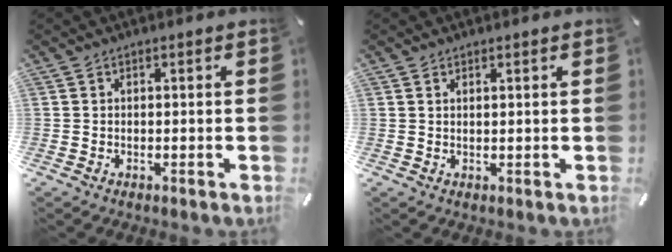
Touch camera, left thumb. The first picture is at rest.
{"total": 0.8, "force": [0.6, 0.0, 0.5], "torque": [-0.010, -0.003, 0.012]}